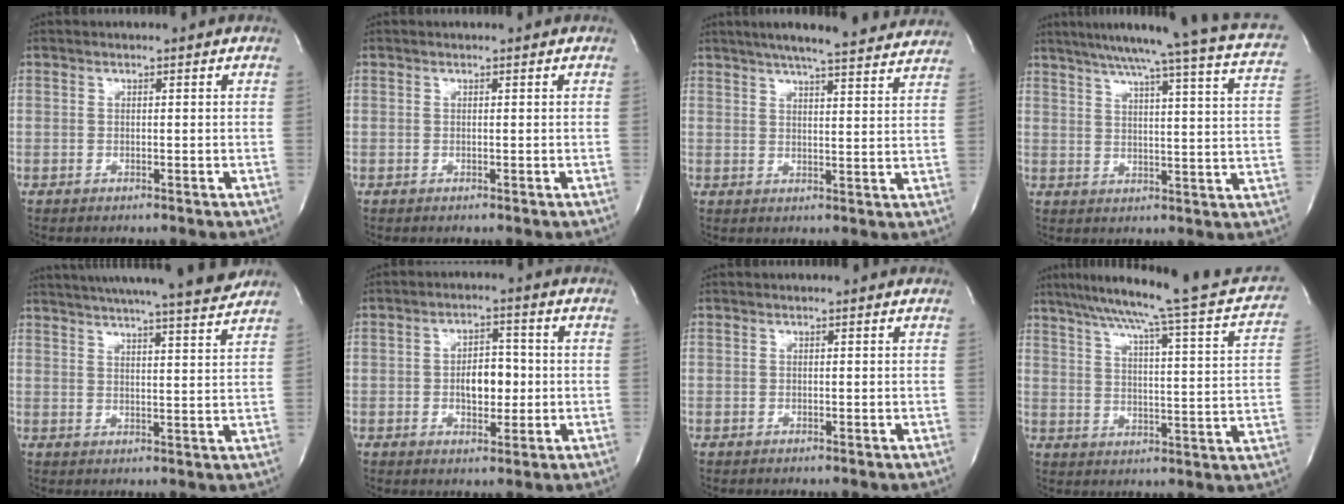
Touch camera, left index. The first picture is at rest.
{"total": 0.0}
{"total": 19.3, "force": [17.2, 1.7, 8.6], "torque": [-0.132, 0.011, 0.215]}
{"total": 24.2, "force": [20.4, -0.3, 13.0], "torque": [-0.200, -0.029, 0.247]}
{"total": 18.7, "force": [16.9, -0.2, 7.9], "torque": [-0.131, -0.016, 0.224]}
{"total": 5.7, "force": [-0.8, 3.1, 4.7], "torque": [-0.075, 0.006, -0.011]}
{"total": 0.0}
{"total": 24.7, "force": [21.5, 0.9, 12.1], "torque": [-0.188, -0.025, 0.269]}